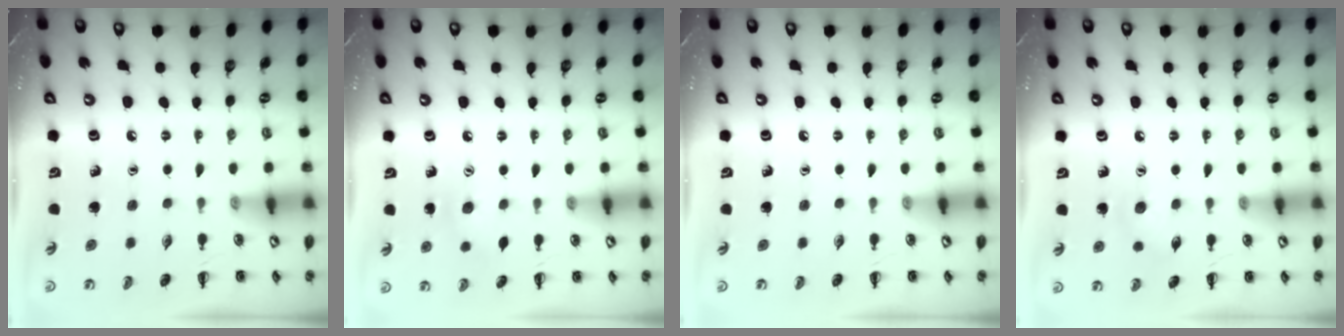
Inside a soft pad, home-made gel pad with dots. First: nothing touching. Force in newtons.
{"total": 7.7, "press": 7.5, "slide": 2.0}
{"total": 0.0}
{"total": 5.9, "press": 5.7, "slide": 1.5}